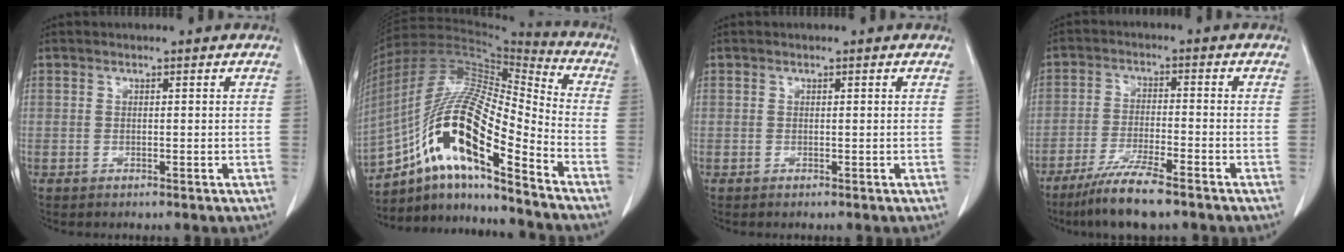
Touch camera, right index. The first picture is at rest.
{"total": 19.7, "force": [-10.7, 3.3, 16.2], "torque": [-0.328, 0.008, -0.191]}
{"total": 0.0}
{"total": 8.5, "force": [-6.4, 0.5, 5.6], "torque": [-0.102, -0.023, -0.114]}